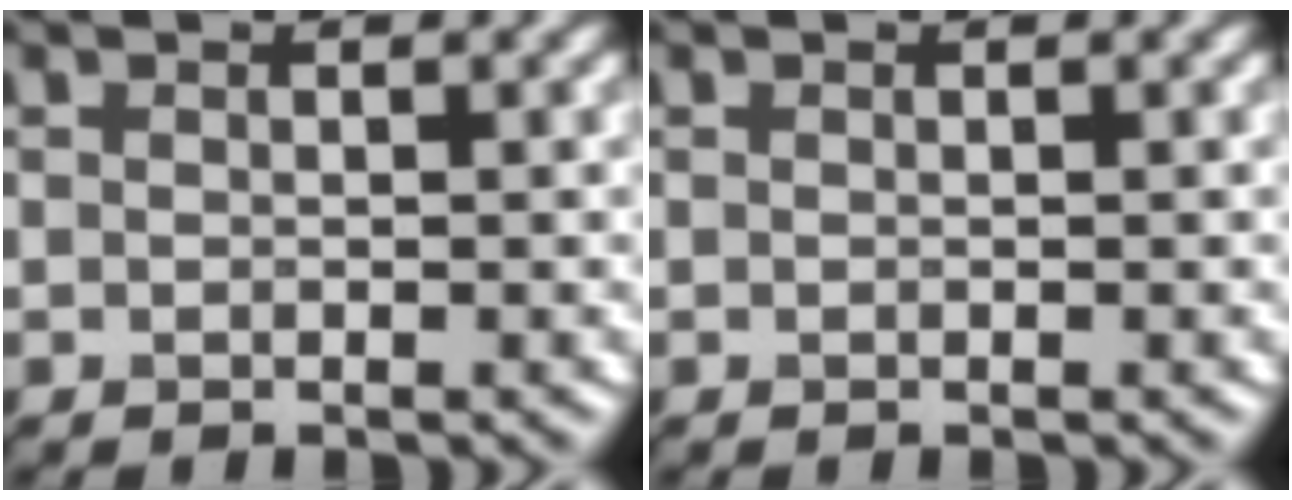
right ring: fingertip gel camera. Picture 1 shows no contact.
{"total": 0.0}